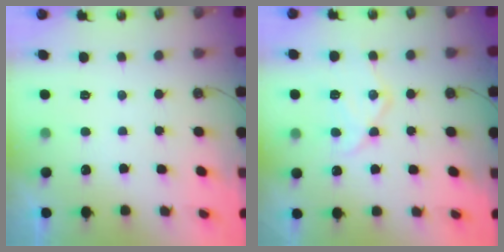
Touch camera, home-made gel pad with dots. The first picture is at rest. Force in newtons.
{"total": 15.6, "press": 15.5, "slide": 1.3}